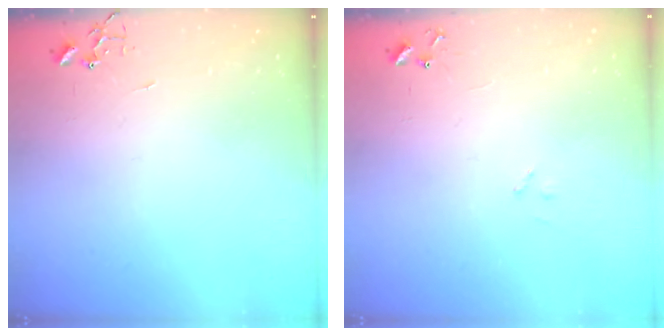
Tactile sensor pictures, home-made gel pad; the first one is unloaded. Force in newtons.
{"total": 7.8, "press": 7.8, "slide": 0.7}